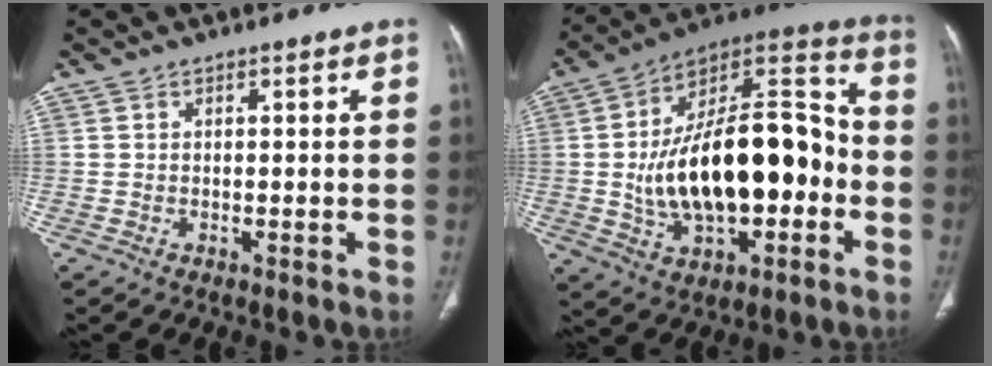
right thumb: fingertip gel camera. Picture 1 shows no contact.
{"total": 27.0, "force": [-3.2, 13.7, 23.0], "torque": [-0.367, 0.037, -0.044]}